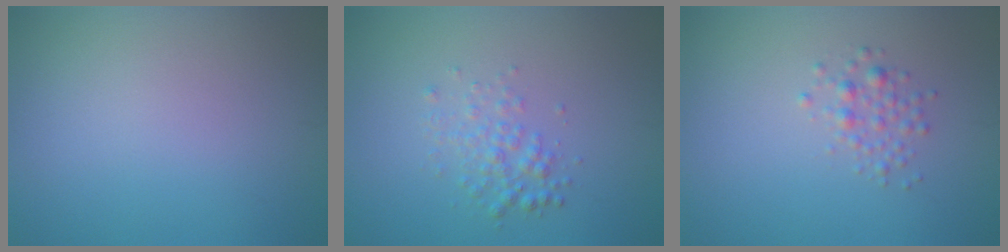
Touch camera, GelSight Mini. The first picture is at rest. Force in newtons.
{"total": 2.1, "press": 2.1, "slide": 0.0}
{"total": 1.5, "press": 1.5, "slide": 0.0}